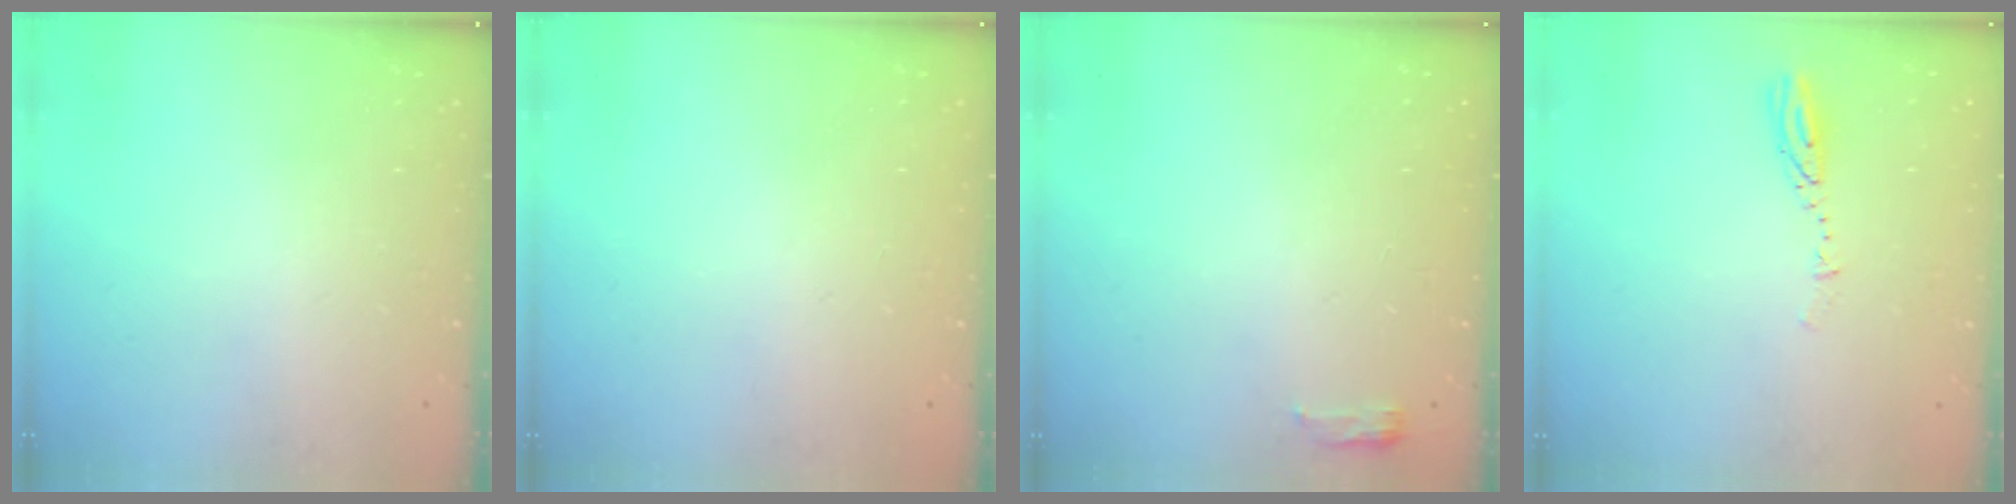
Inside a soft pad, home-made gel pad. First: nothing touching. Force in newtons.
{"total": 0.0}
{"total": 3.3, "press": 3.2, "slide": 1.0}
{"total": 3.6, "press": 3.5, "slide": 0.5}